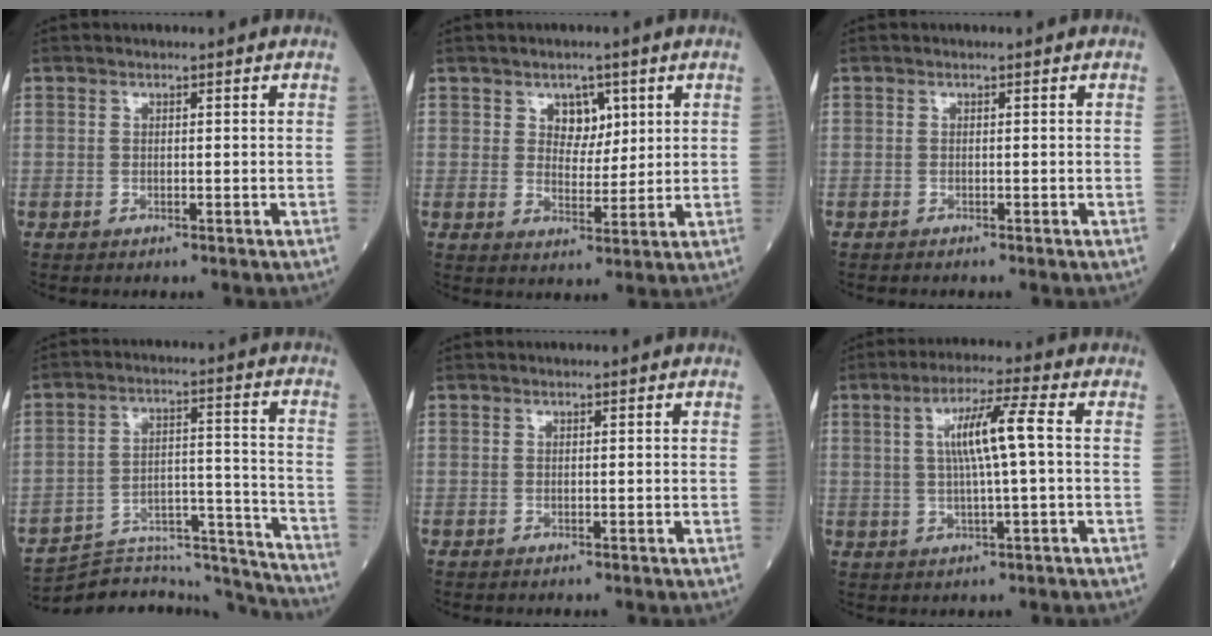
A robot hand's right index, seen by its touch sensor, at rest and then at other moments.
{"total": 4.3, "force": [2.0, 2.9, 2.5], "torque": [-0.029, 0.004, 0.033]}
{"total": 0.5, "force": [-0.5, 0.0, 0.1], "torque": [-0.004, -0.001, -0.013]}
{"total": 20.0, "force": [-19.9, 1.3, 2.3], "torque": [-0.035, 0.045, -0.286]}
{"total": 0.0}
{"total": 7.8, "force": [1.0, -0.1, 7.7], "torque": [-0.139, 0.010, 0.017]}